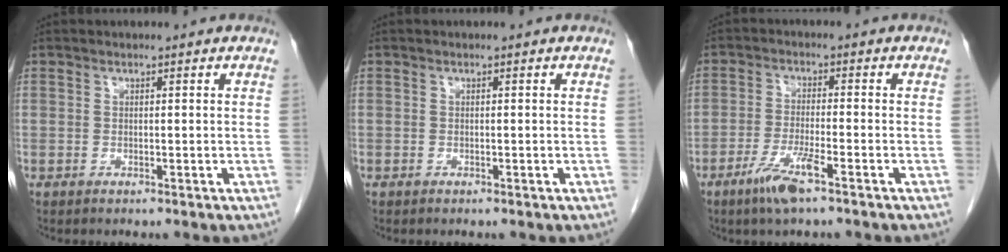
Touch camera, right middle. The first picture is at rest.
{"total": 0.0}
{"total": 5.7, "force": [-3.6, 0.3, 4.4], "torque": [-0.091, -0.009, -0.069]}